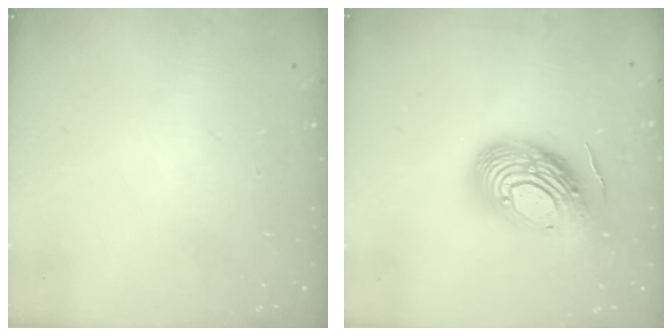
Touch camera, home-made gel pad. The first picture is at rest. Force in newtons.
{"total": 16.9, "press": 16.9, "slide": 1.2}